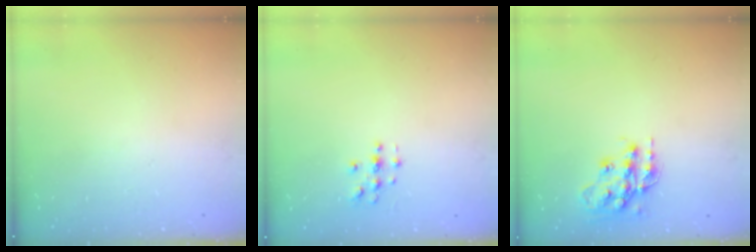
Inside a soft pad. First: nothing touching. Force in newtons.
{"total": 2.8, "press": 2.8, "slide": 0.3}
{"total": 15.4, "press": 15.4, "slide": 1.0}